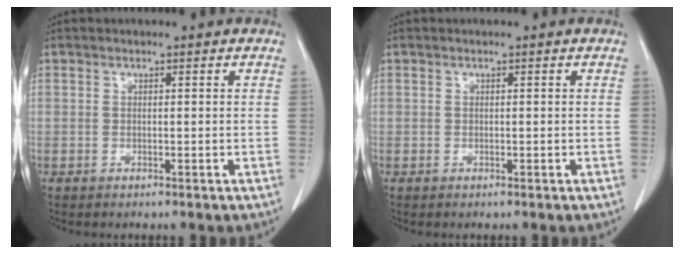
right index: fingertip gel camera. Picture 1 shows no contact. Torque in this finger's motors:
{"motor_torque": [-0.13, 0.08, 0.03, 0.00]}